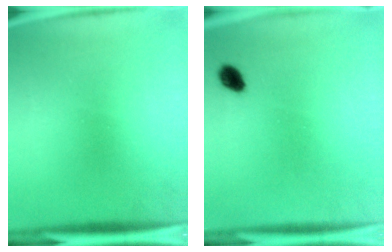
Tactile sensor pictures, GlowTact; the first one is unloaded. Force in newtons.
{"total": 2.9}